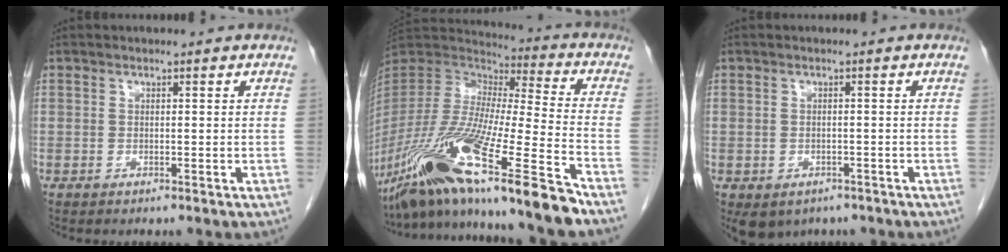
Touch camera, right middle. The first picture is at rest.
{"total": 25.0, "force": [-17.1, 0.1, 18.1], "torque": [-0.341, -0.059, -0.316]}
{"total": 6.0, "force": [-3.9, 4.2, 1.9], "torque": [-0.030, 0.006, -0.048]}